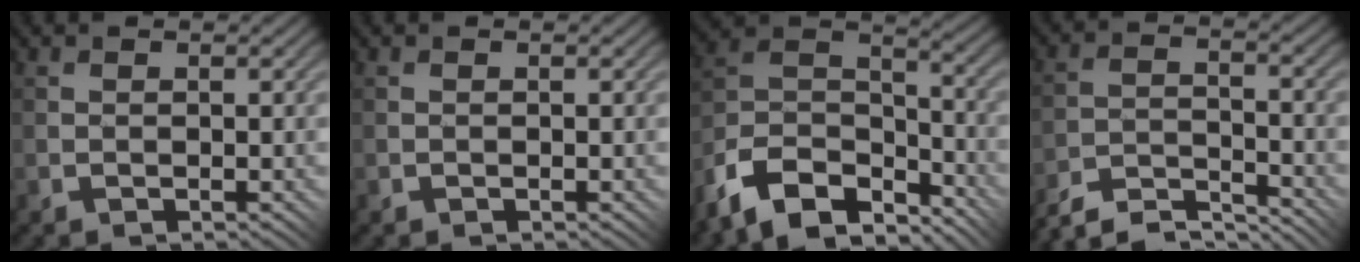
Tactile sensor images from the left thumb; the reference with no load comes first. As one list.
[{"total": 0.0}, {"total": 12.4, "force": [-9.3, 5.5, 6.1], "torque": [-0.151, 0.002, -0.177]}, {"total": 7.8, "force": [-7.5, 0.6, 2.0], "torque": [-0.039, 0.012, -0.143]}]